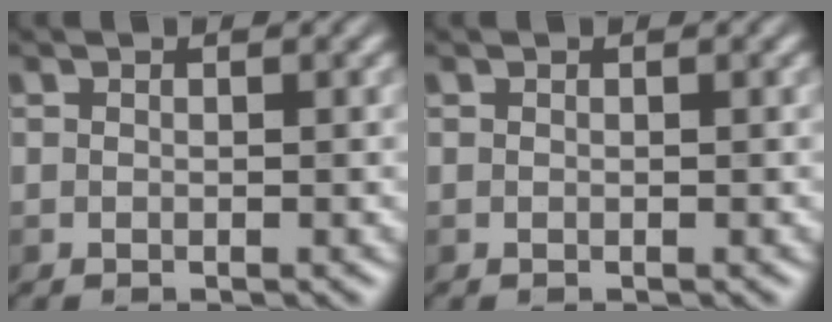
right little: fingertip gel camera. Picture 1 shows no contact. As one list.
[{"total": 0.0}]